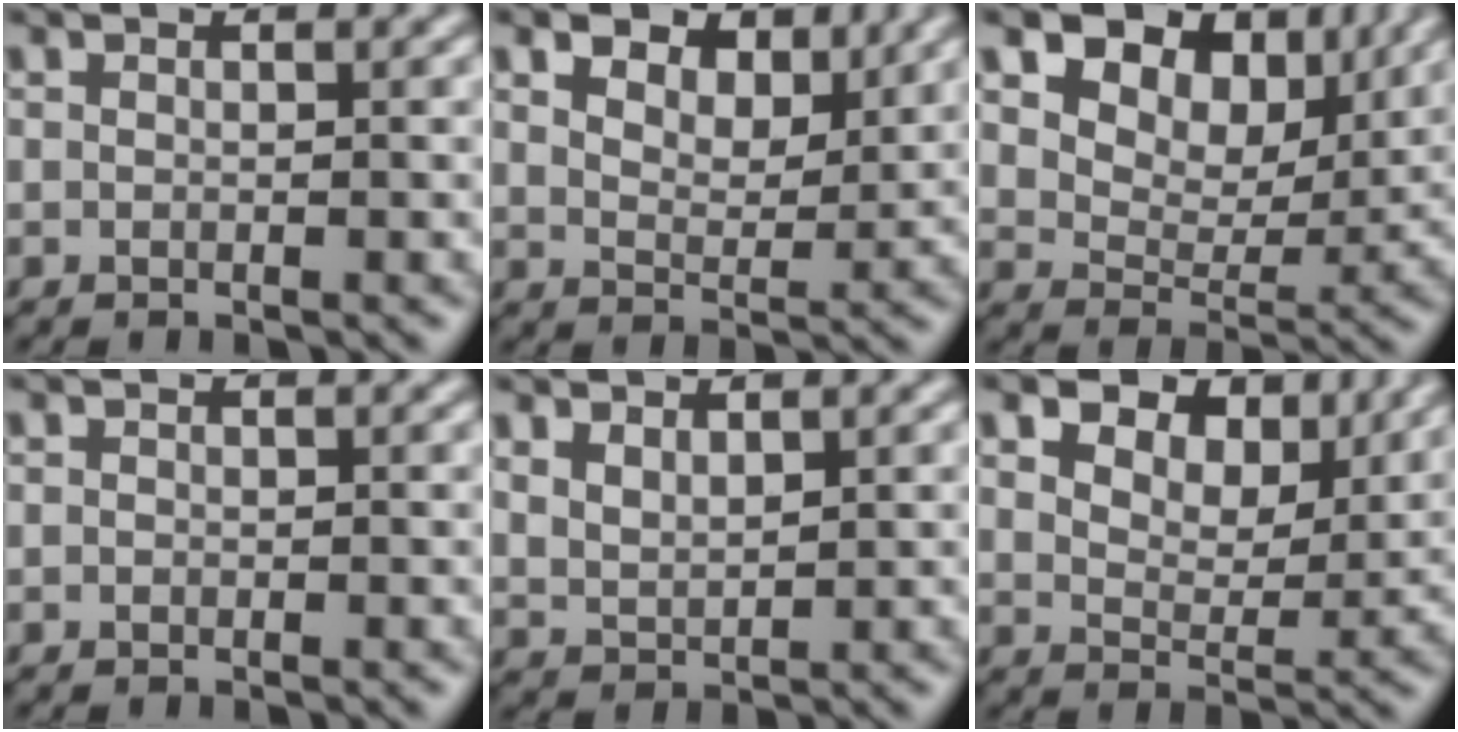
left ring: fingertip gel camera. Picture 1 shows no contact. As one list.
[{"total": 6.8, "force": [4.5, 3.5, 3.8], "torque": [-0.067, 0.009, 0.056]}, {"total": 10.0, "force": [5.5, 6.1, 5.6], "torque": [-0.104, 0.006, 0.082]}, {"total": 0.0}, {"total": 2.3, "force": [1.5, 1.1, 1.2], "torque": [-0.030, -0.005, 0.035]}, {"total": 9.0, "force": [5.5, 4.9, 5.2], "torque": [-0.083, 0.009, 0.075]}]